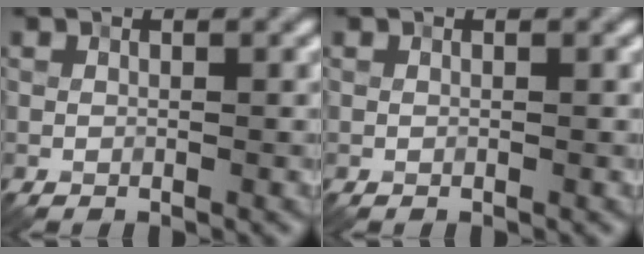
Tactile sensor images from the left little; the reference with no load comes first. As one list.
[{"total": 0.0}]